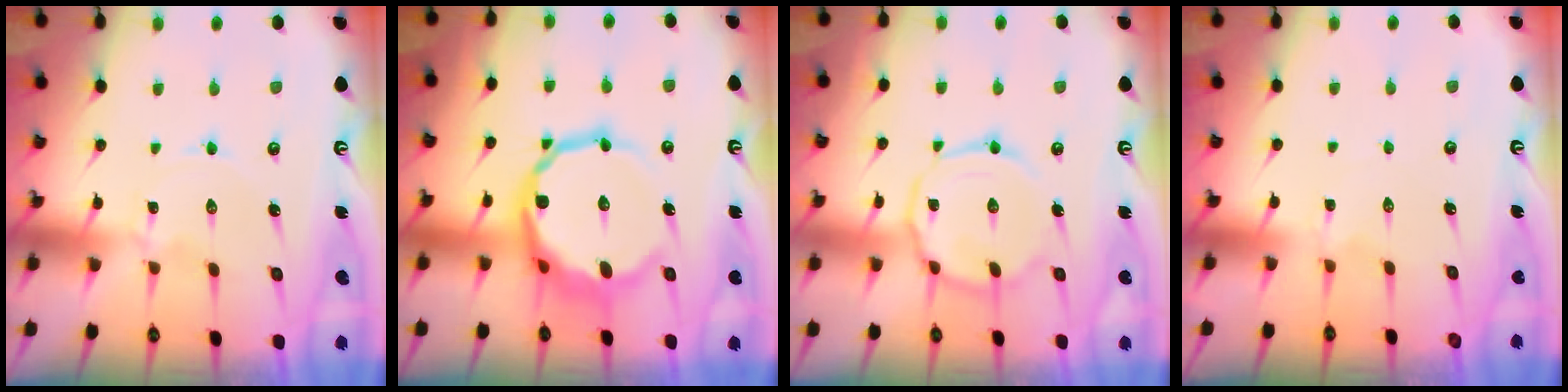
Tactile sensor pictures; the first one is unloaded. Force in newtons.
{"total": 13.7, "press": 13.2, "slide": 3.8}
{"total": 11.6, "press": 11.6, "slide": 0.5}
{"total": 2.1, "press": 2.1, "slide": 0.2}